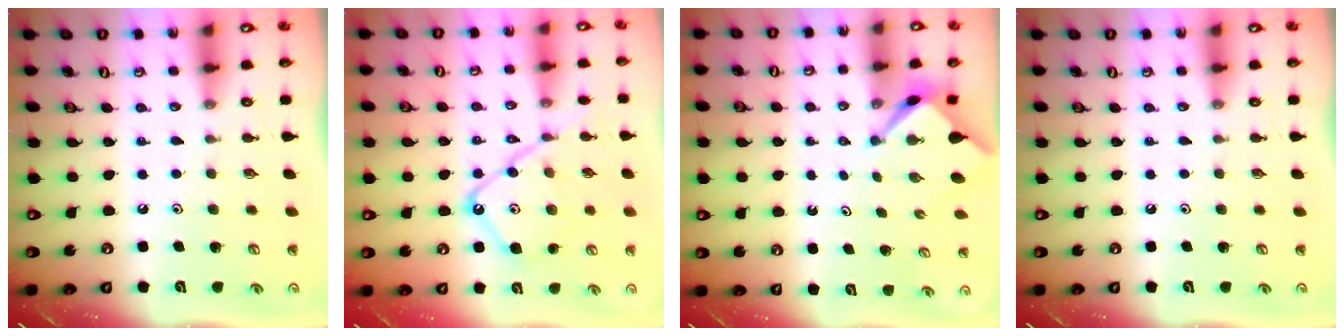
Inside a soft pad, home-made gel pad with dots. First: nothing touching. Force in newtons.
{"total": 14.0, "press": 13.9, "slide": 1.5}
{"total": 2.9, "press": 2.9, "slide": 0.4}
{"total": 0.0}